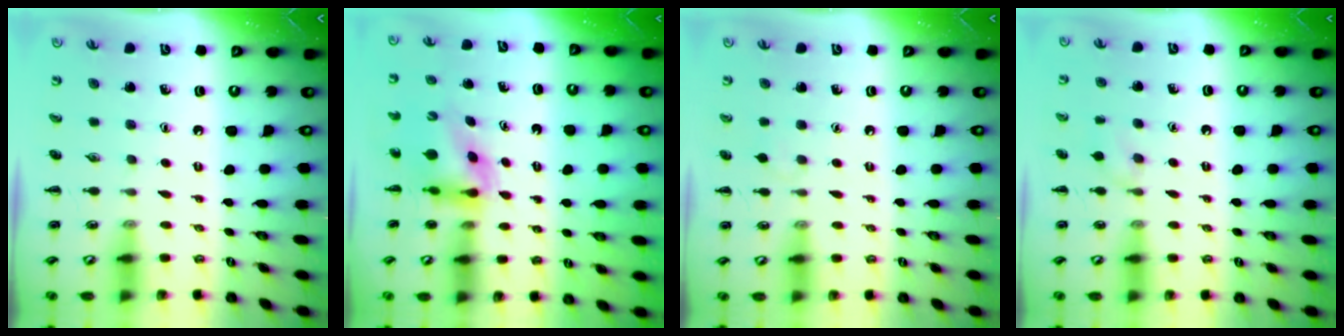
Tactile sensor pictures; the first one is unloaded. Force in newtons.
{"total": 4.1, "press": 3.9, "slide": 1.2}
{"total": 2.8, "press": 2.6, "slide": 1.1}
{"total": 7.2, "press": 6.9, "slide": 2.2}